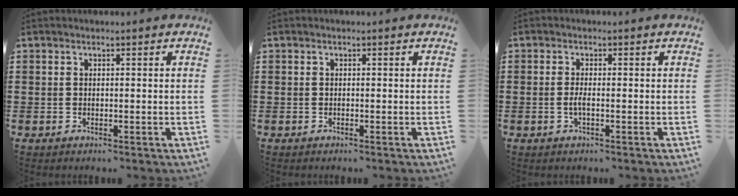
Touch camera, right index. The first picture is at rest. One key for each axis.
{"total": 0.0}
{"total": 1.7, "fx": -0.7, "fy": 0.1, "fz": 1.5, "tx": -0.037, "ty": -0.006, "tz": -0.014}